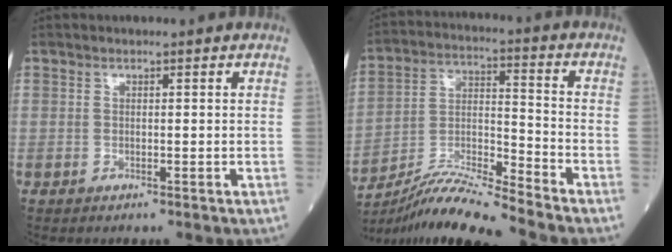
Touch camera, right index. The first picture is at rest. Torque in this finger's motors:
{"motor_torque": [0.21, -0.47, 0.37, 0.08]}